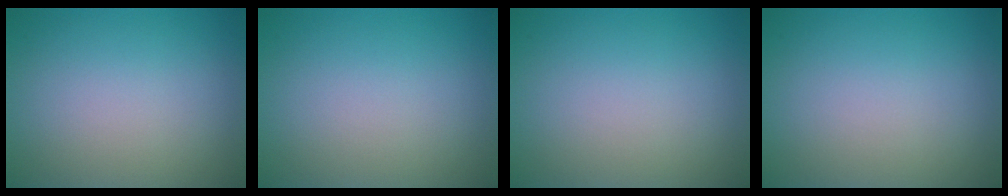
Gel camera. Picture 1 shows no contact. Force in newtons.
{"total": 0.0}
{"total": 0.0}
{"total": 0.0}